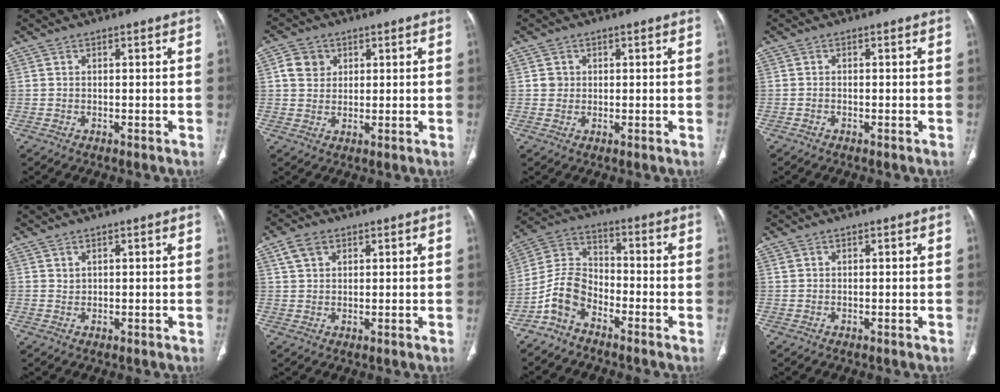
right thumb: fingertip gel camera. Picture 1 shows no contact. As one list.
[{"total": 4.7, "force": [1.6, 4.1, 1.8], "torque": [-0.015, 0.000, 0.028]}, {"total": 1.7, "force": [0.4, 1.6, 0.2], "torque": [0.009, 0.000, 0.006]}, {"total": 0.0}, {"total": 0.8, "force": [0.7, 0.5, 0.1], "torque": [0.007, -0.003, 0.012]}, {"total": 4.2, "force": [2.2, 2.8, 2.3], "torque": [-0.036, 0.001, 0.046]}, {"total": 8.1, "force": [-5.2, 4.7, 4.1], "torque": [-0.080, 0.051, -0.116]}, {"total": 0.6, "force": [0.3, 0.5, 0.2], "torque": [0.001, 0.002, 0.007]}]